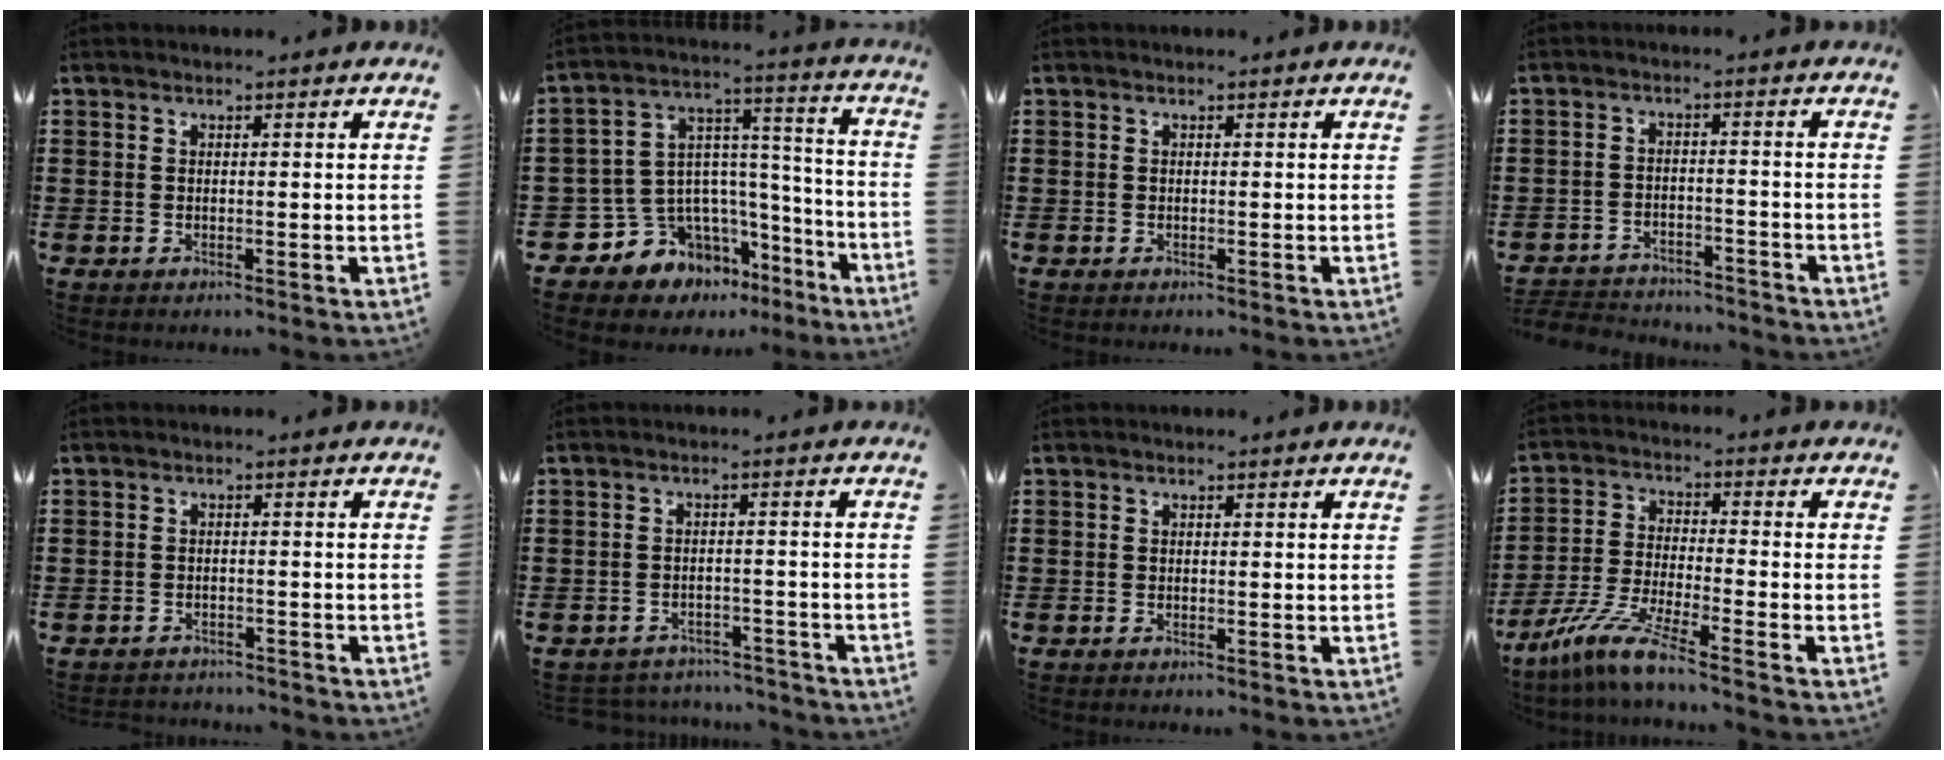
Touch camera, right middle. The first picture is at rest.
{"total": 8.3, "force": [-5.7, 6.0, 0.4], "torque": [-0.036, -0.009, -0.102]}
{"total": 0.0}
{"total": 3.2, "force": [-3.1, 0.6, 0.0], "torque": [-0.007, 0.002, -0.068]}
{"total": 1.7, "force": [-1.6, 0.3, -0.2], "torque": [-0.001, 0.002, -0.038]}
{"total": 2.9, "force": [-2.8, 0.5, -0.1], "torque": [-0.006, 0.000, -0.061]}
{"total": 0.0}
{"total": 7.4, "force": [-6.1, -0.1, 4.3], "torque": [-0.103, -0.017, -0.124]}